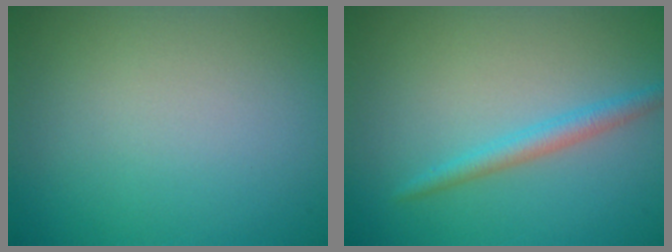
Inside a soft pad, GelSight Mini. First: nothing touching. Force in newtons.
{"total": 2.0, "press": 2.0, "slide": 0.1}